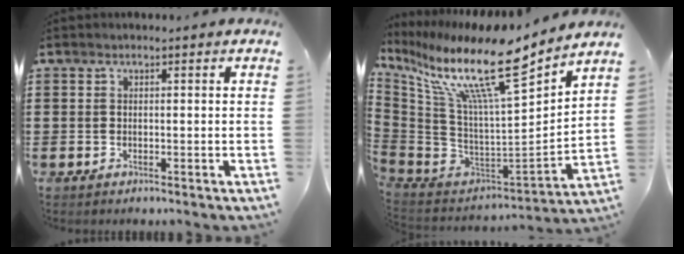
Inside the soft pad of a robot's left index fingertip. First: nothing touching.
{"total": 15.1, "force": [10.1, 2.0, 11.1], "torque": [-0.234, -0.077, 0.156]}